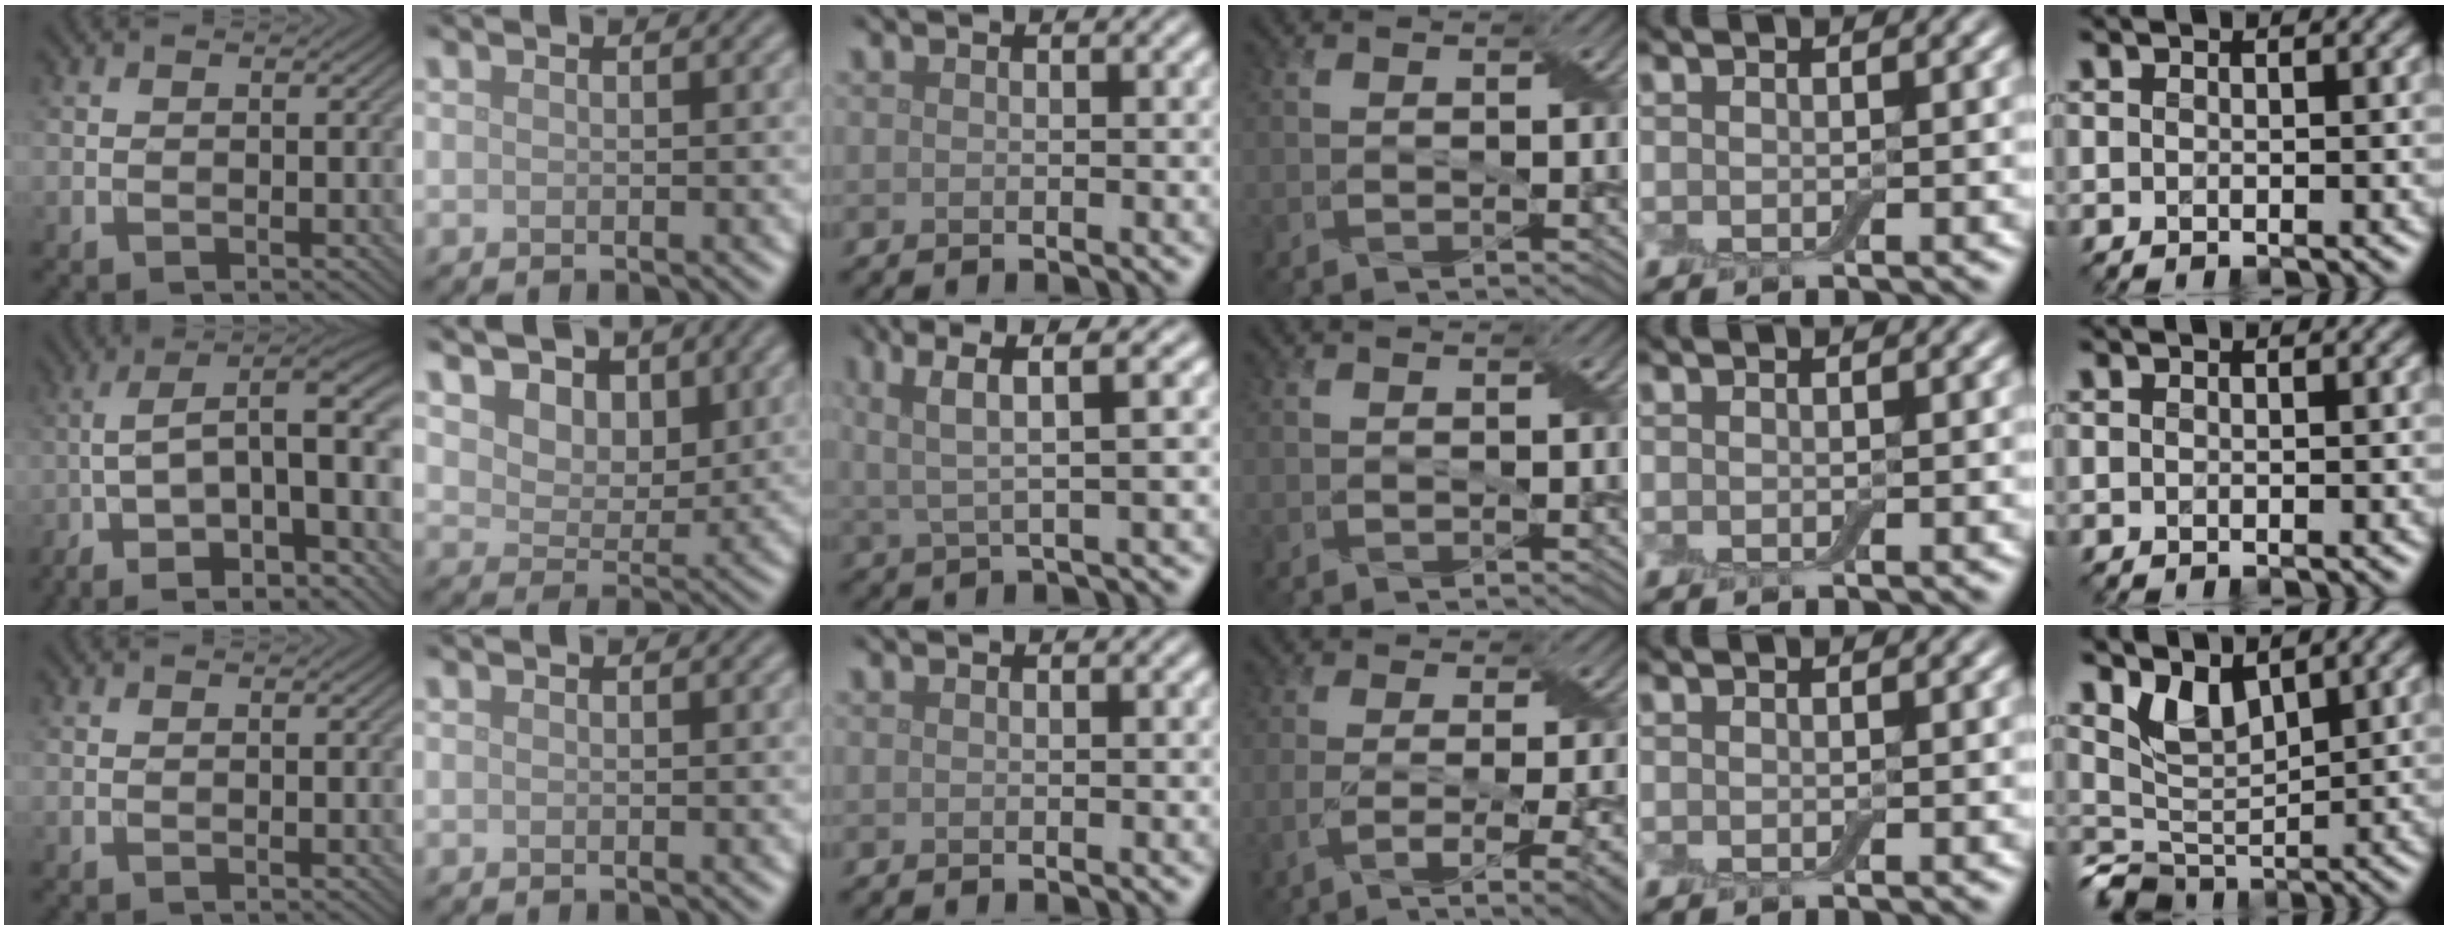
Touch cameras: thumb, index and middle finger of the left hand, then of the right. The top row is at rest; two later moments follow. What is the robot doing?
{"motion": "peel", "object": "bubble wrap"}